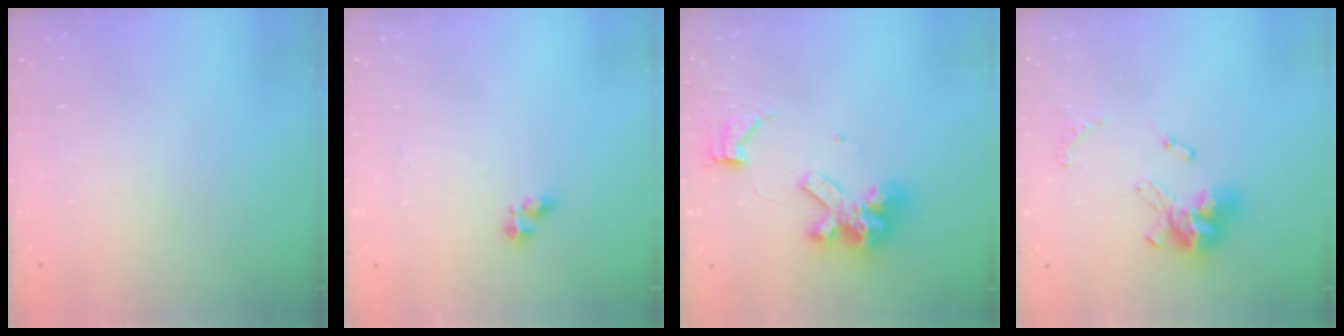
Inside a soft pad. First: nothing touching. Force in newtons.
{"total": 3.5, "press": 3.5, "slide": 0.4}
{"total": 12.3, "press": 12.2, "slide": 1.4}
{"total": 13.4, "press": 13.4, "slide": 1.3}